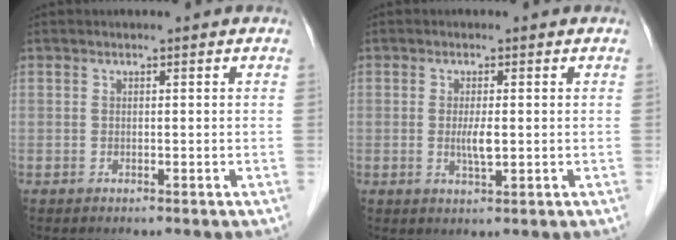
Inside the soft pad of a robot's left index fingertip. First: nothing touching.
{"total": 2.6, "force": [0.0, 0.5, 2.6], "torque": [-0.053, -0.004, 0.001]}